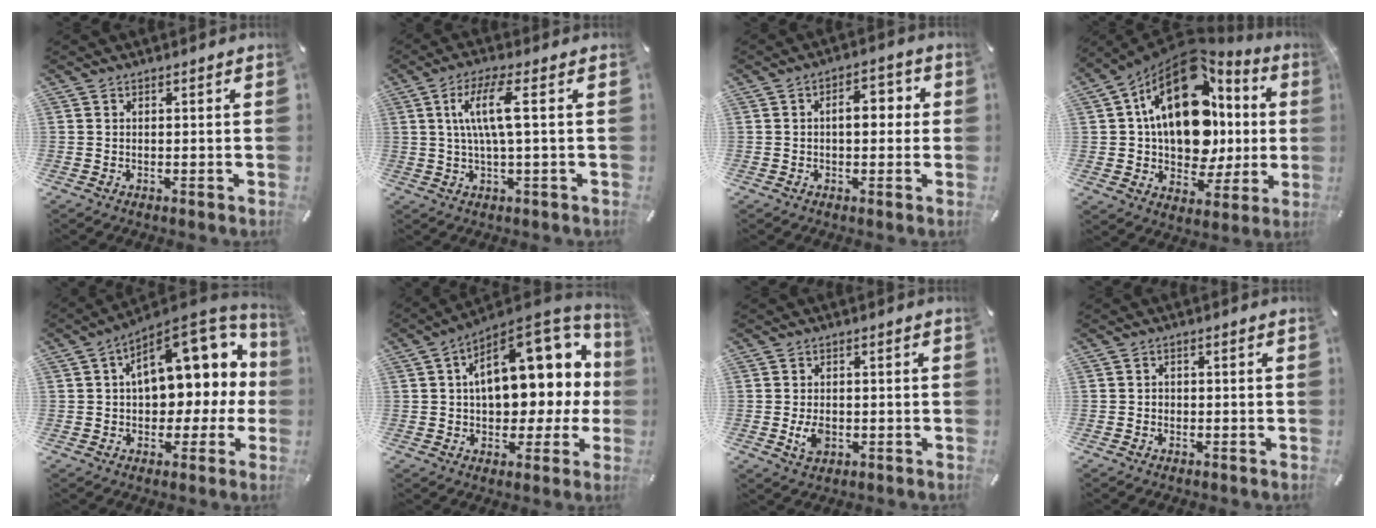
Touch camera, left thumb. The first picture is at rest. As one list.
[{"total": 9.1, "force": [1.6, 1.8, 8.8], "torque": [-0.175, 0.001, 0.023]}, {"total": 6.1, "force": [0.3, 3.6, 5.0], "torque": [-0.064, 0.004, -0.006]}, {"total": 22.3, "force": [5.5, 14.5, 16.0], "torque": [-0.260, -0.043, 0.094]}, {"total": 16.7, "force": [5.8, 9.7, 12.3], "torque": [-0.157, -0.036, 0.101]}, {"total": 19.8, "force": [5.5, 11.1, 15.4], "torque": [-0.200, -0.034, 0.093]}, {"total": 4.1, "force": [-1.0, 2.9, 2.8], "torque": [-0.069, -0.003, -0.020]}, {"total": 1.6, "force": [-0.8, 1.3, 0.4], "torque": [-0.008, 0.007, -0.019]}]